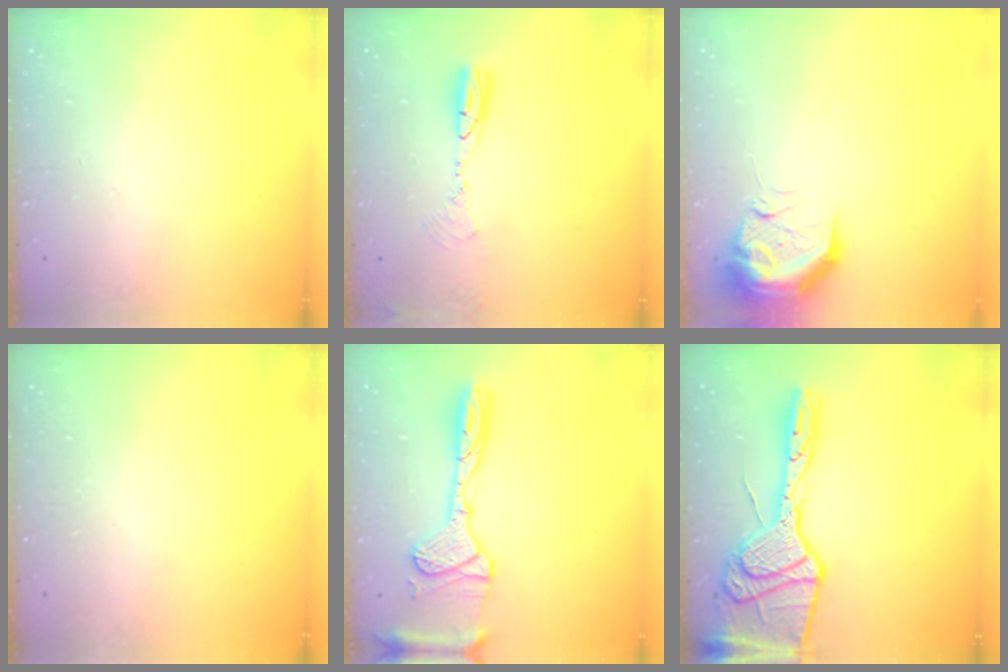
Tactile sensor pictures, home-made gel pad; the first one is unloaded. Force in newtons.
{"total": 7.8, "press": 7.5, "slide": 2.2}
{"total": 14.3, "press": 12.3, "slide": 7.3}
{"total": 0.0}
{"total": 15.3, "press": 15.1, "slide": 2.2}
{"total": 23.2, "press": 23.1, "slide": 2.3}